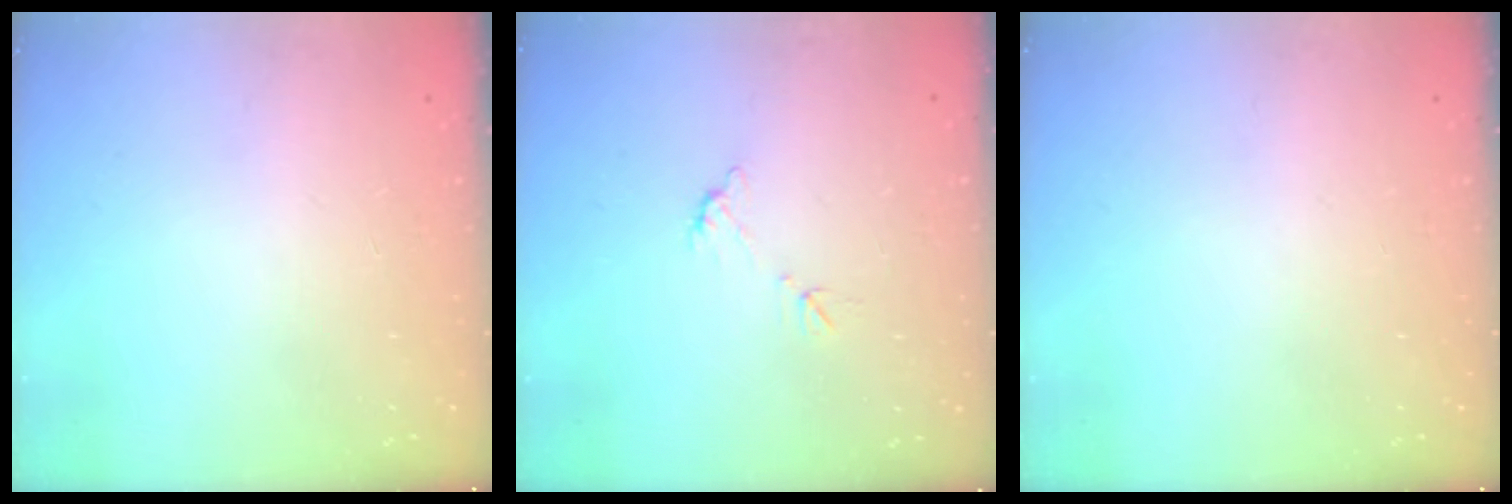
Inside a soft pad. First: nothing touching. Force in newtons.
{"total": 4.5, "press": 4.5, "slide": 0.2}
{"total": 0.0}